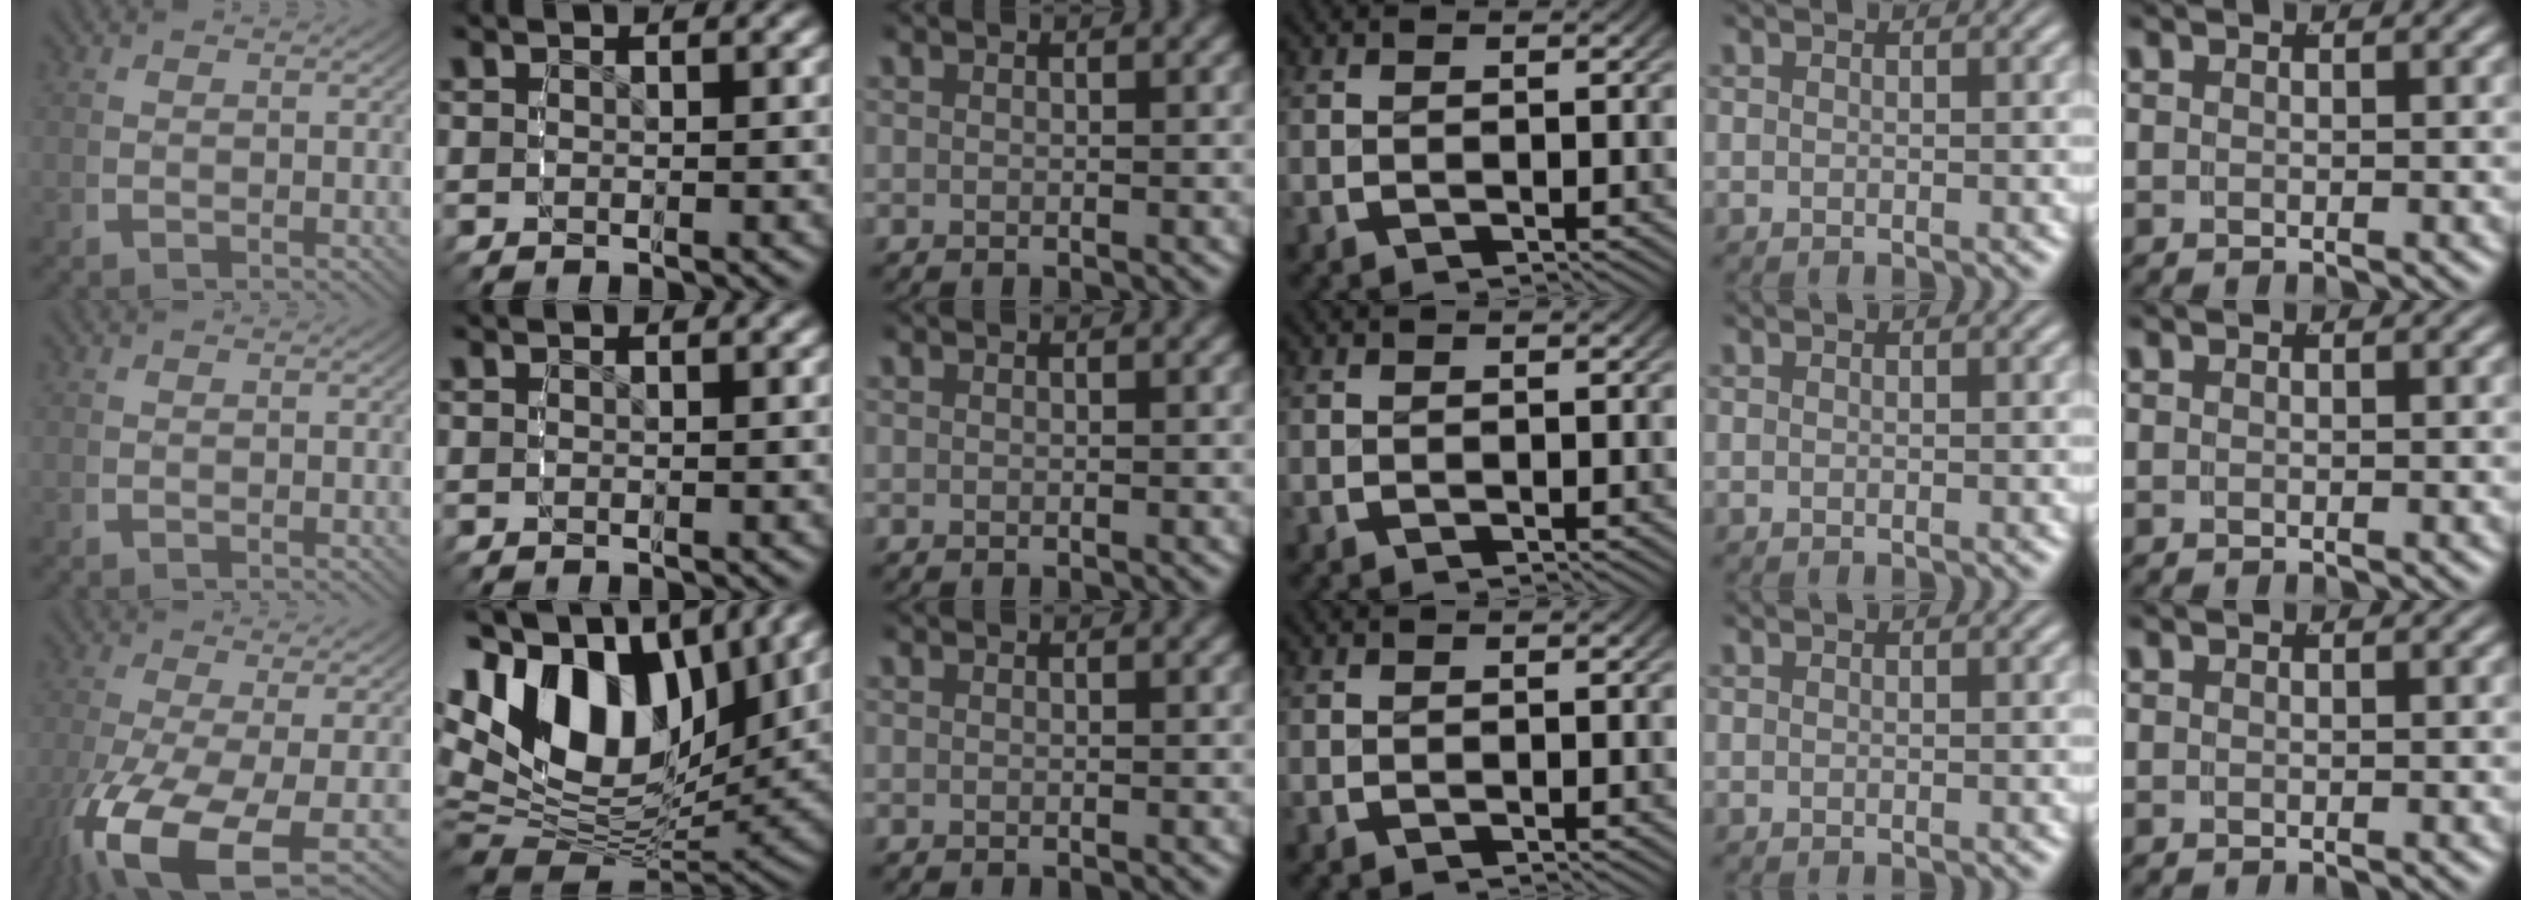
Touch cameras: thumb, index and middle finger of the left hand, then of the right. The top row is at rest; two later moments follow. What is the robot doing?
{"motion": "grasp_and_lifting", "object": "bowl"}